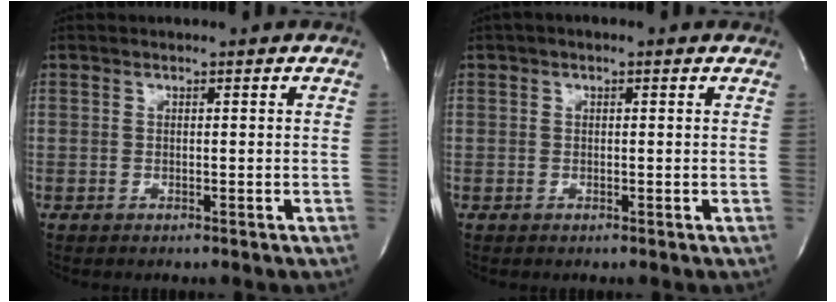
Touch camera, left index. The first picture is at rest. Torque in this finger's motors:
{"motor_torque": [0.82, -0.91, 0.40, 0.09]}